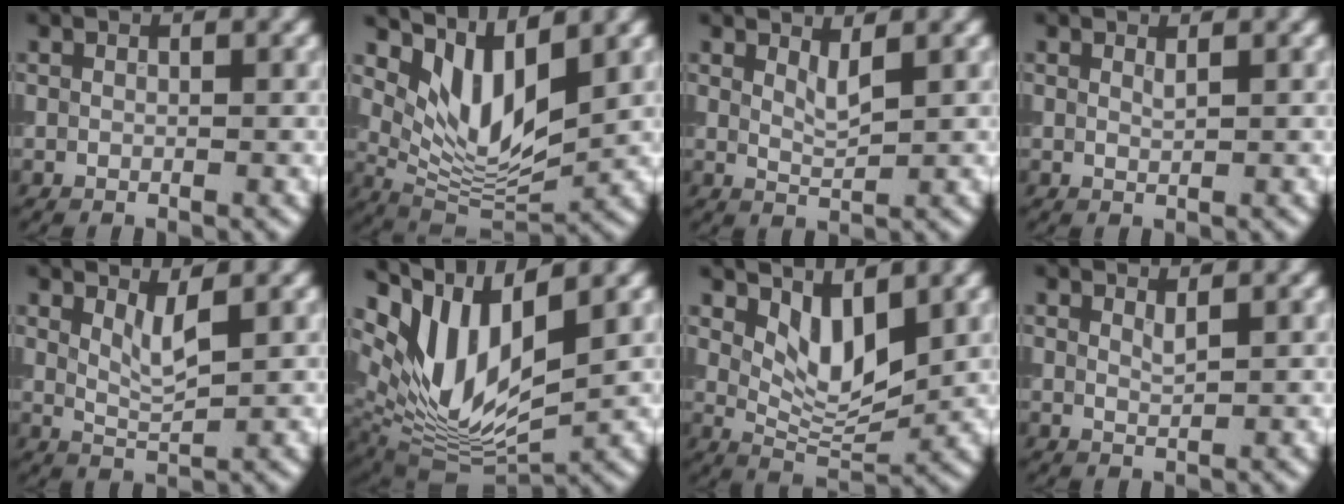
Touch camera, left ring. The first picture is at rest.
{"total": 6.6, "force": [3.2, 2.8, 5.0], "torque": [-0.098, -0.021, 0.060]}
{"total": 1.5, "force": [1.0, 0.3, 1.1], "torque": [-0.023, -0.005, 0.019]}
{"total": 0.6, "force": [0.4, 0.1, 0.4], "torque": [-0.007, -0.001, 0.009]}
{"total": 2.2, "force": [1.2, 0.5, 1.7], "torque": [-0.035, -0.009, 0.026]}
{"total": 9.9, "force": [4.0, 4.3, 8.0], "torque": [-0.168, -0.002, 0.078]}
{"total": 4.2, "force": [2.2, 1.8, 3.2], "torque": [-0.064, -0.016, 0.042]}
{"total": 0.9, "force": [0.6, 0.2, 0.6], "torque": [-0.012, -0.002, 0.013]}